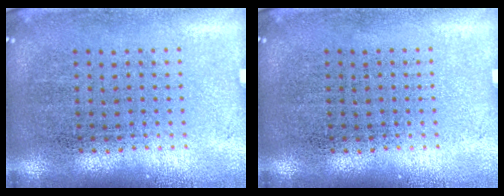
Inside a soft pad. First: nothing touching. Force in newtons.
{"total": 0.0}